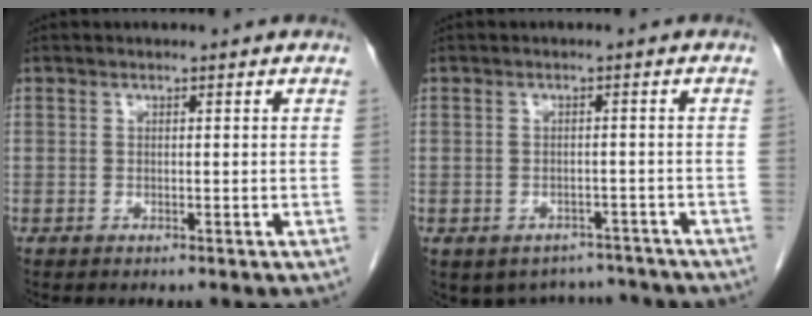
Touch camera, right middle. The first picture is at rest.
{"total": 7.7, "force": [-6.7, 3.8, 0.6], "torque": [-0.002, 0.017, -0.079]}